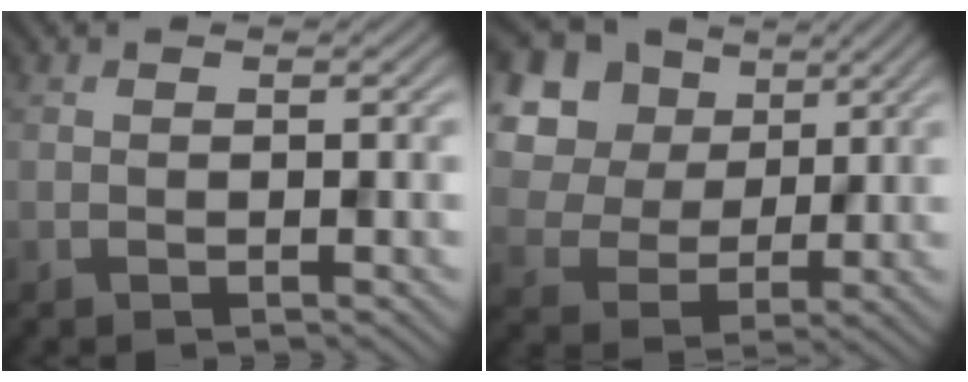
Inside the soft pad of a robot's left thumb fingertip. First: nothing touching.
{"total": 13.9, "force": [5.7, 10.9, 6.5], "torque": [-0.207, 0.028, 0.140]}